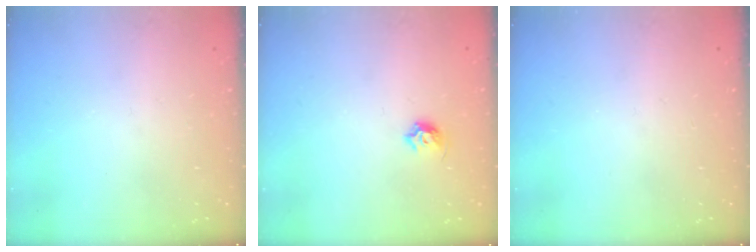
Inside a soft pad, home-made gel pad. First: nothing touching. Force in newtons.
{"total": 4.9, "press": 4.8, "slide": 0.9}
{"total": 0.0}